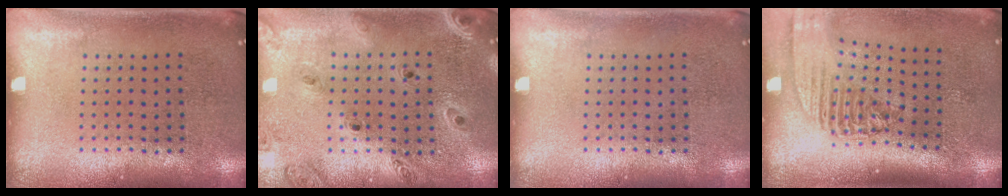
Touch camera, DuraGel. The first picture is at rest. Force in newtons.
{"total": 1.4, "press": 1.4, "slide": 0.2}
{"total": 0.0}
{"total": 2.1, "press": 1.7, "slide": 1.3}